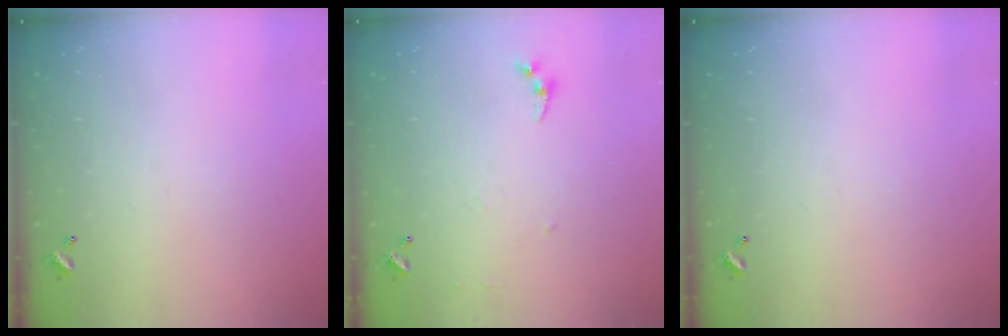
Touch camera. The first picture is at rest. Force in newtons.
{"total": 5.3, "press": 5.2, "slide": 0.6}
{"total": 0.0}